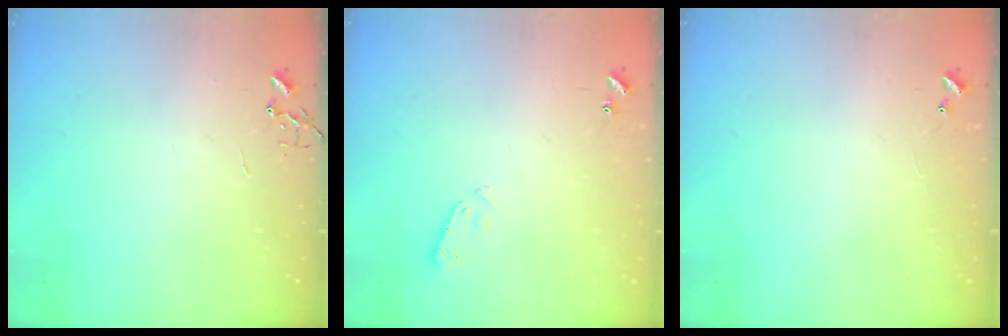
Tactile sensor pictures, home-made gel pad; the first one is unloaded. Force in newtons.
{"total": 4.1, "press": 4.1, "slide": 0.6}
{"total": 5.1, "press": 5.0, "slide": 0.3}